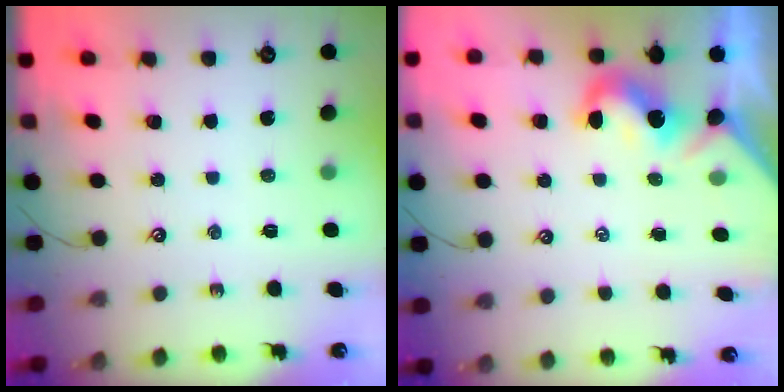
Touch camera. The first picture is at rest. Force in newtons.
{"total": 2.0, "press": 2.0, "slide": 0.4}